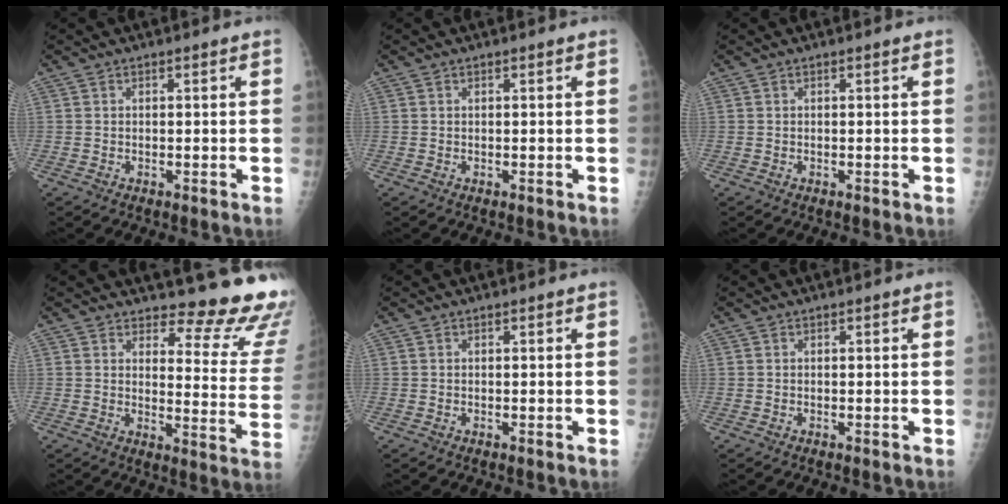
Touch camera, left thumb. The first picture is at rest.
{"total": 0.0}
{"total": 0.0}
{"total": 15.8, "force": [14.4, 3.7, 5.2], "torque": [-0.021, -0.159, 0.153]}
{"total": 0.0}
{"total": 0.0}